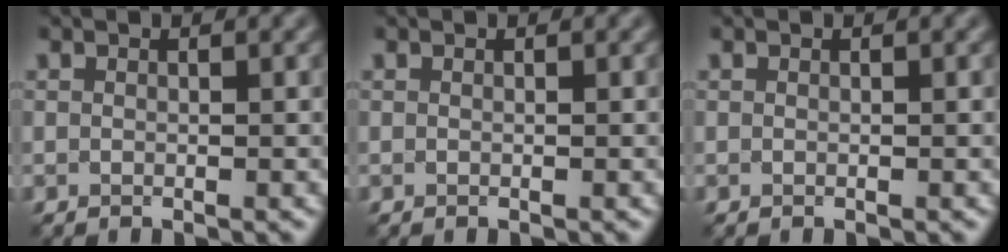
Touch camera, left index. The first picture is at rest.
{"total": 0.0}
{"total": 0.0}